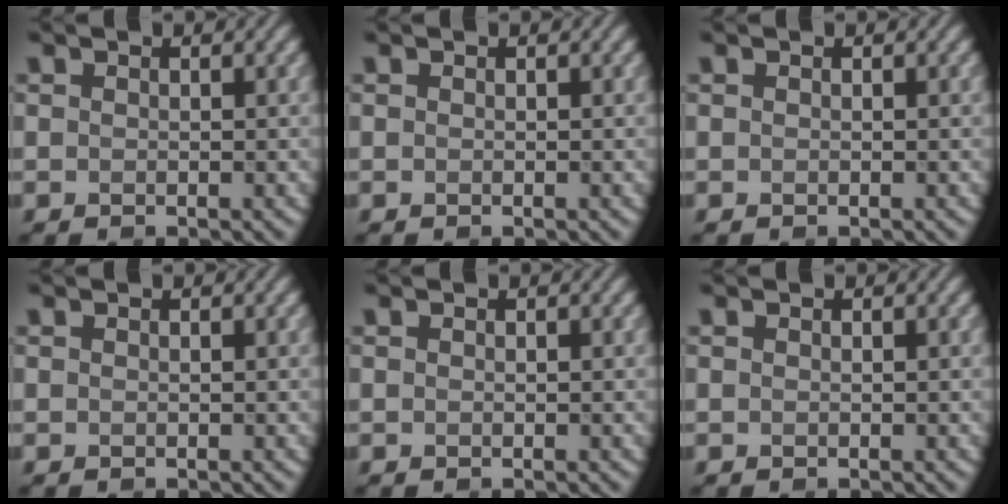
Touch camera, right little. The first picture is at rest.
{"total": 0.0}
{"total": 0.0}
{"total": 0.0}
{"total": 0.0}
{"total": 0.0}